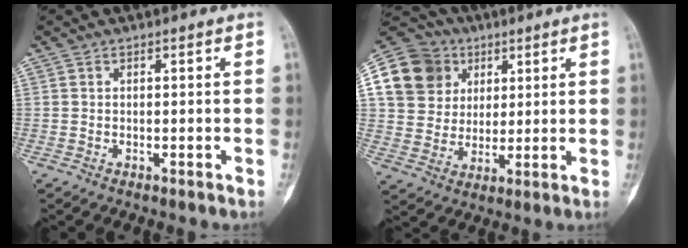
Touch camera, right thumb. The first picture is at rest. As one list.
[{"total": 16.1, "force": [5.3, 14.1, 5.5], "torque": [-0.083, 0.014, 0.100]}]